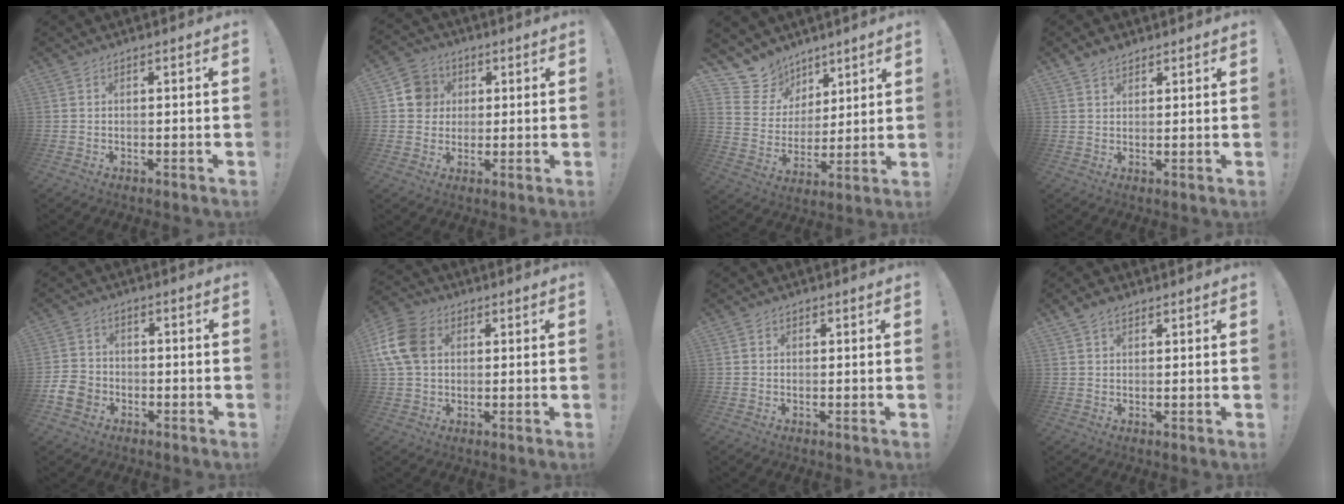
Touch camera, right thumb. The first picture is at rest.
{"total": 9.0, "force": [1.9, 8.5, 2.2], "torque": [-0.017, -0.002, 0.041]}
{"total": 11.1, "force": [7.9, 7.7, 1.4], "torque": [-0.042, -0.063, 0.160]}
{"total": 3.0, "force": [2.4, 1.5, 0.9], "torque": [-0.014, -0.013, 0.044]}
{"total": 8.0, "force": [-3.9, 6.2, 3.3], "torque": [-0.072, 0.026, -0.074]}
{"total": 13.6, "force": [3.2, 10.0, 8.7], "torque": [-0.181, 0.006, 0.063]}
{"total": 0.8, "force": [0.1, 0.8, 0.0], "torque": [-0.002, 0.004, 0.004]}
{"total": 3.0, "force": [1.9, 1.8, 1.5], "torque": [-0.030, -0.002, 0.036]}